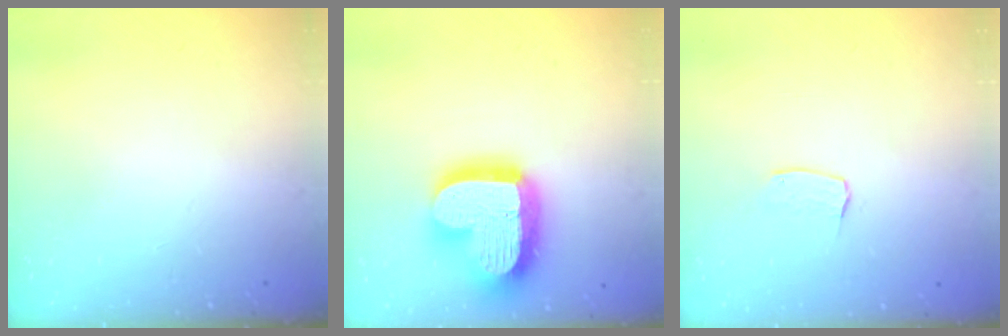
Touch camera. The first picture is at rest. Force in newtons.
{"total": 22.4, "press": 22.4, "slide": 1.9}
{"total": 3.7, "press": 3.7, "slide": 0.2}